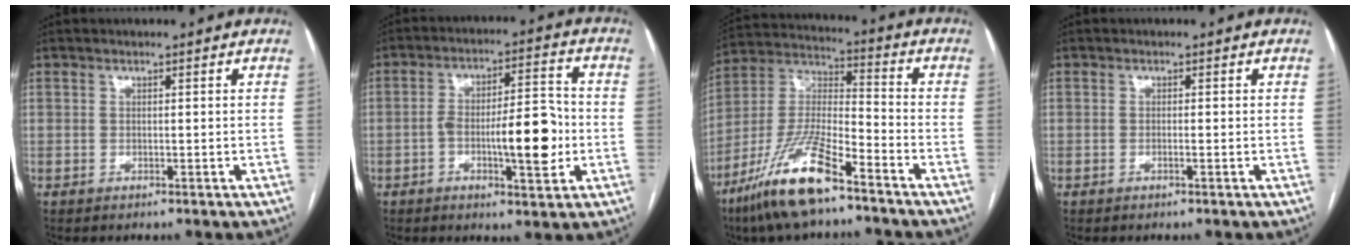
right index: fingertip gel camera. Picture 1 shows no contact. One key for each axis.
{"total": 11.0, "fx": -2.5, "fy": 2.8, "fz": 10.4, "tx": -0.165, "ty": 0.018, "tz": -0.034}
{"total": 15.1, "fx": -10.0, "fy": 2.8, "fz": 10.9, "tx": -0.229, "ty": -0.013, "tz": -0.189}
{"total": 0.7, "fx": -0.3, "fy": -0.1, "fz": 0.6, "tx": -0.012, "ty": 0.001, "tz": -0.005}